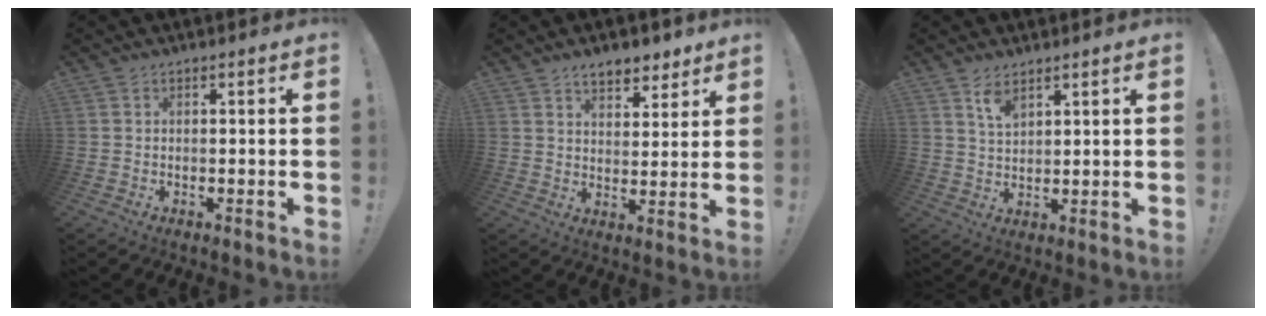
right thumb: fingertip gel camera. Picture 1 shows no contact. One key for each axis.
{"total": 7.7, "fx": 5.9, "fy": 3.8, "fz": 3.1, "tx": -0.035, "ty": -0.033, "tz": 0.105}
{"total": 5.2, "fx": 3.6, "fy": 2.4, "fz": 2.9, "tx": -0.050, "ty": -0.021, "tz": 0.064}